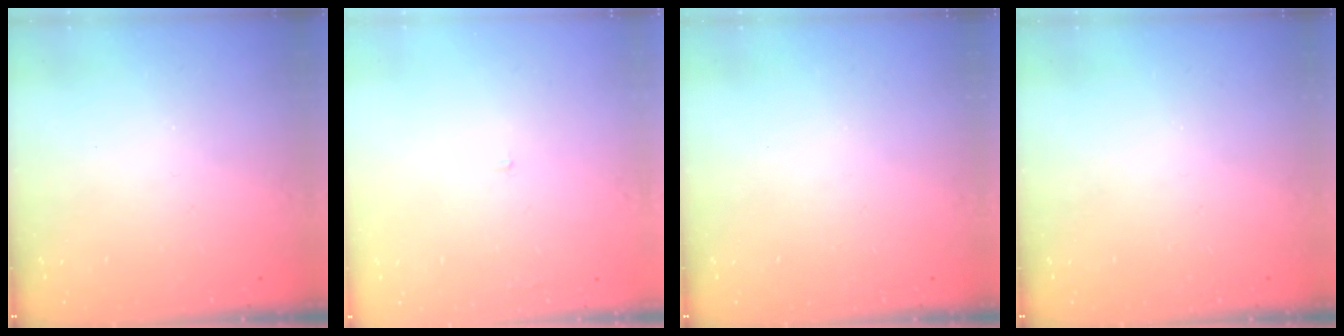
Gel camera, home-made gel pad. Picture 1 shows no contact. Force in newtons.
{"total": 1.2, "press": 1.2, "slide": 0.1}
{"total": 0.0}
{"total": 0.0}